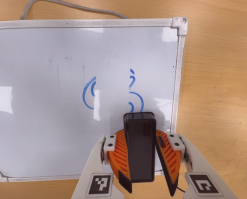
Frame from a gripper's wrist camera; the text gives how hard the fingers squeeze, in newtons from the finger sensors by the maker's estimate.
{"total": 9.3, "left": 10.1, "right": 8.5}